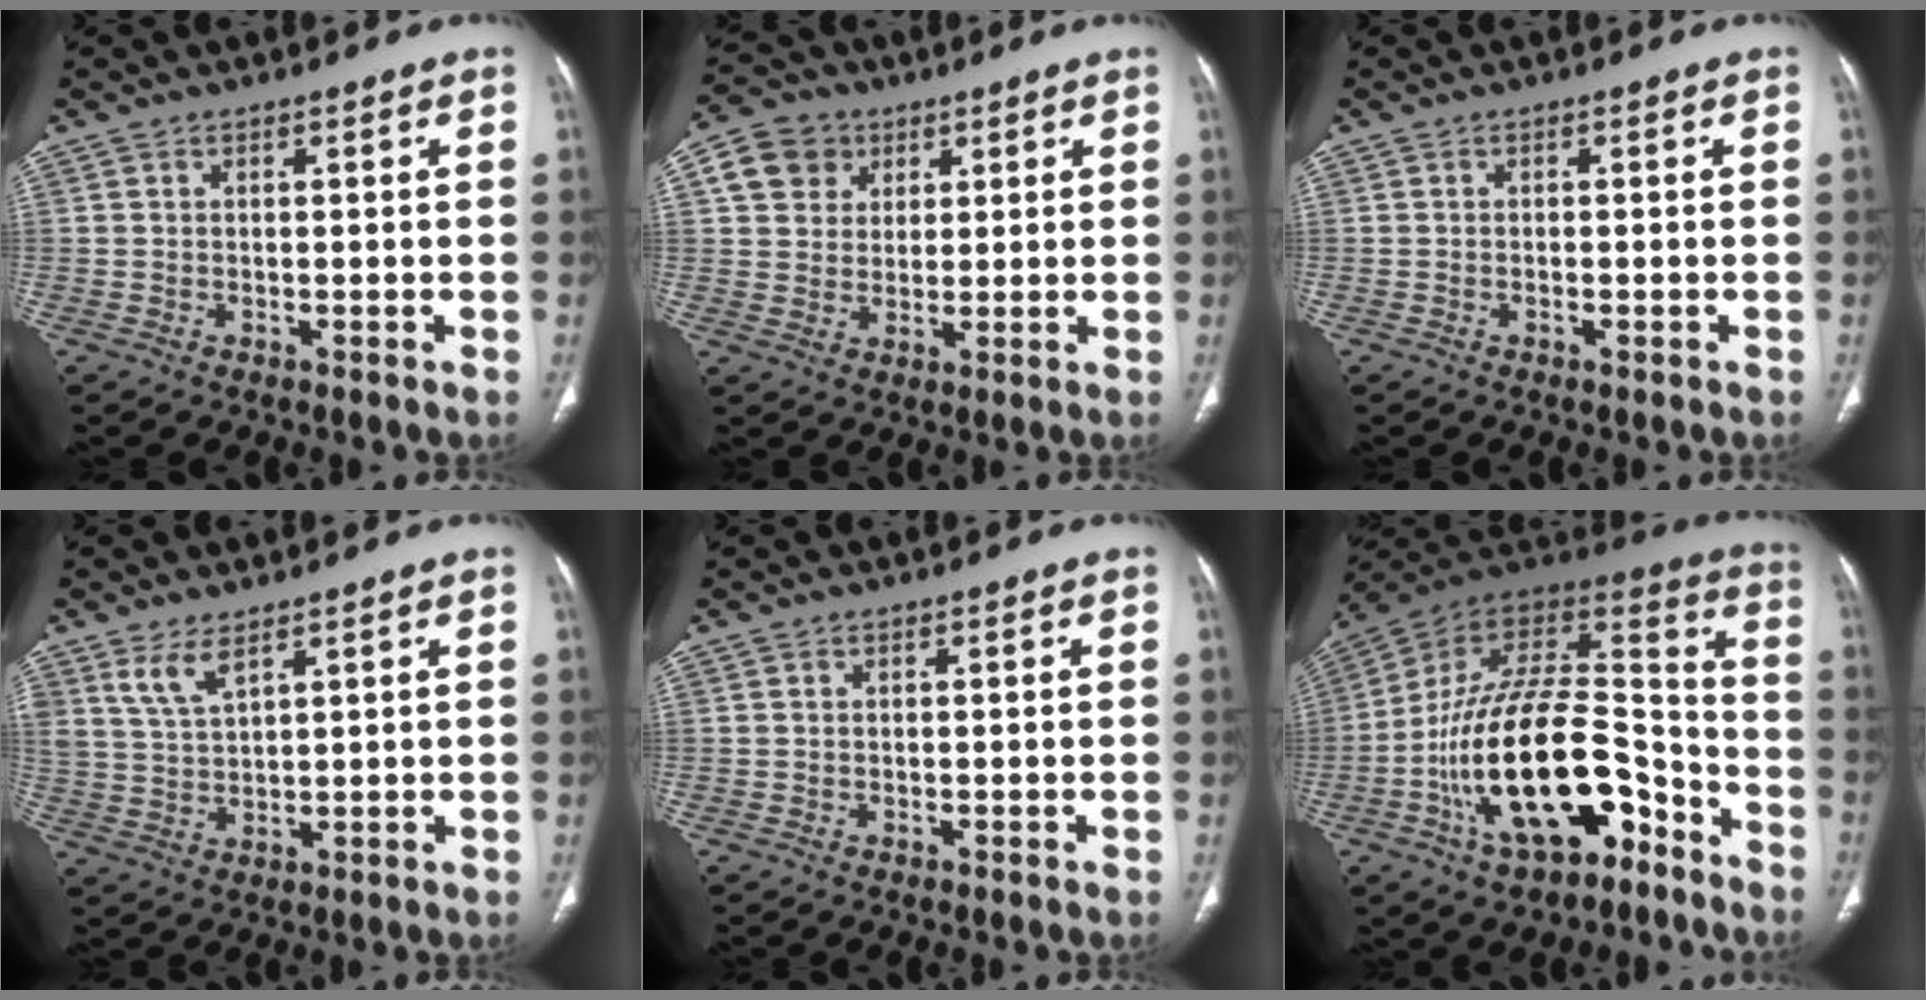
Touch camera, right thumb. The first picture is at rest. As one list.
[{"total": 8.4, "force": [3.3, 7.2, 2.8], "torque": [-0.027, -0.003, 0.057]}, {"total": 0.7, "force": [-0.4, 0.2, 0.5], "torque": [-0.015, 0.006, -0.004]}, {"total": 5.0, "force": [3.4, 1.8, 3.3], "torque": [-0.068, -0.019, 0.077]}, {"total": 0.0}, {"total": 26.5, "force": [-11.4, 13.0, 20.2], "torque": [-0.350, 0.079, -0.182]}]